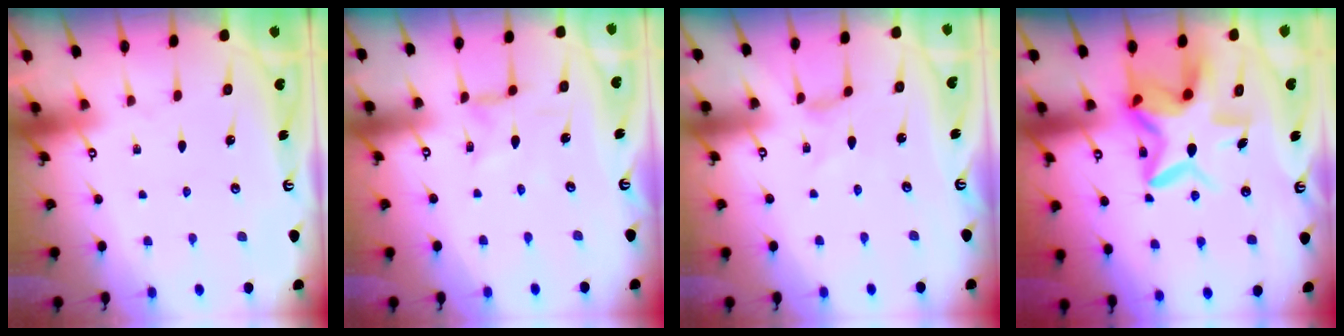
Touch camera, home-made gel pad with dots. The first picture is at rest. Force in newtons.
{"total": 1.2, "press": 1.2, "slide": 0.2}
{"total": 0.0}
{"total": 12.7, "press": 12.6, "slide": 2.0}